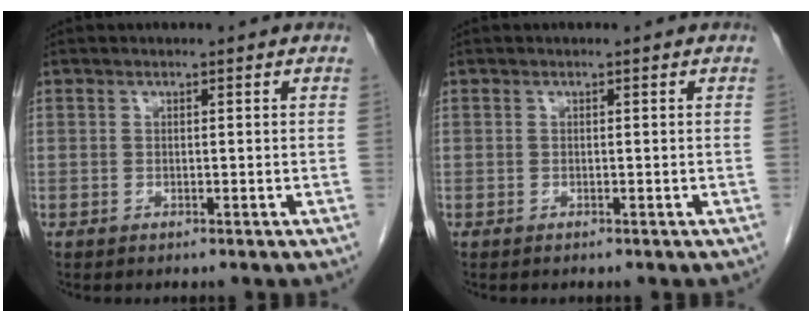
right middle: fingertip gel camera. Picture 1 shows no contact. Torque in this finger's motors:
{"motor_torque": [-0.02, 0.11, -0.02, -0.01]}